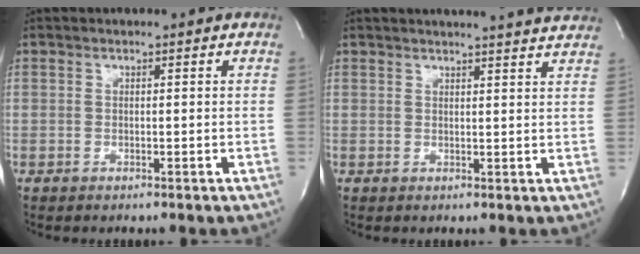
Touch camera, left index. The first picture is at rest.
{"total": 11.1, "force": [10.6, -0.4, 3.5], "torque": [-0.051, -0.017, 0.112]}